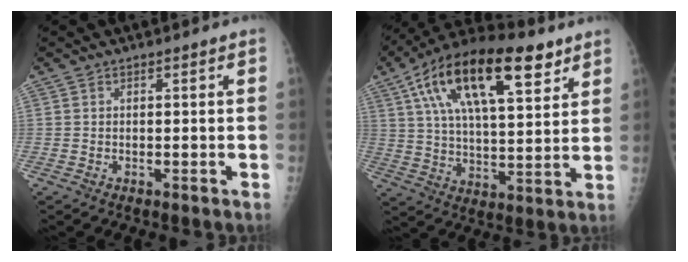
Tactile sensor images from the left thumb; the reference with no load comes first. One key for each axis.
{"total": 22.8, "fx": 11.4, "fy": 9.2, "fz": 17.5, "tx": -0.287, "ty": -0.010, "tz": 0.193}